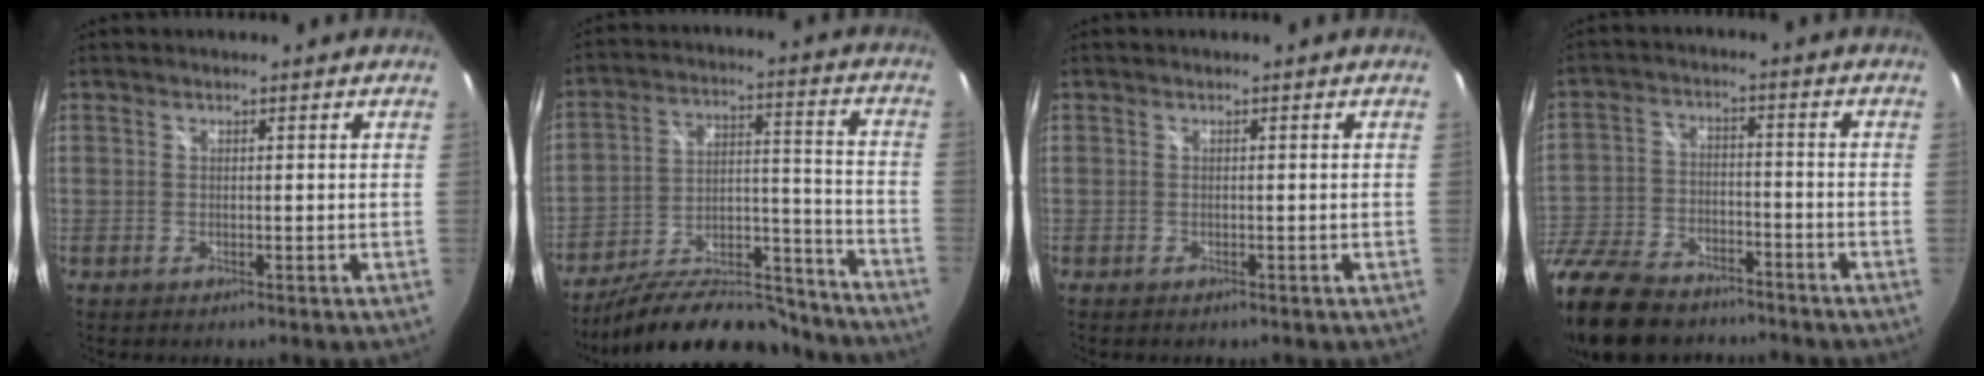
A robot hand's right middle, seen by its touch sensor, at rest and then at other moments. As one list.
[{"total": 20.7, "force": [-17.9, 6.4, 8.4], "torque": [-0.141, 0.026, -0.254]}, {"total": 0.8, "force": [-0.6, 0.4, 0.3], "torque": [-0.009, -0.001, -0.008]}, {"total": 22.5, "force": [-16.5, 11.0, 10.6], "torque": [-0.262, -0.016, -0.280]}]